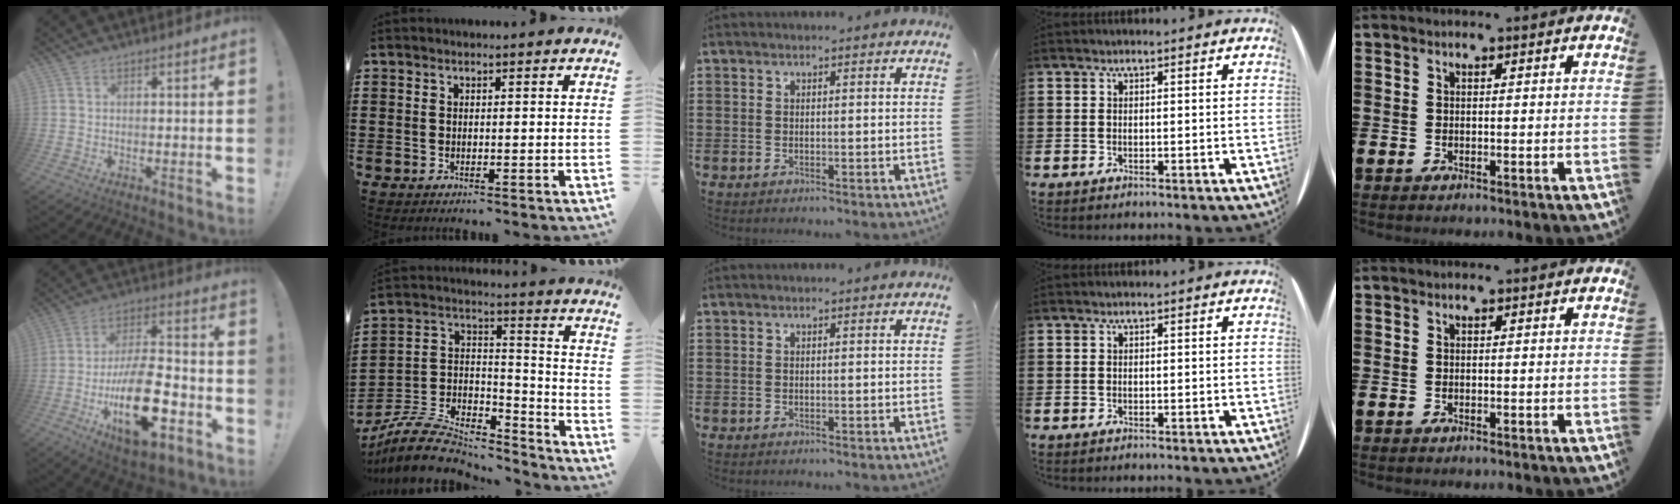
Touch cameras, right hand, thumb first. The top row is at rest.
{"thumb": {"total": 22.8, "force": [-8.3, 10.7, 18.4], "torque": [-0.324, 0.043, -0.126]}, "index": {"total": 9.3, "force": [-8.0, 3.3, 3.4], "torque": [-0.082, 0.010, -0.160]}}